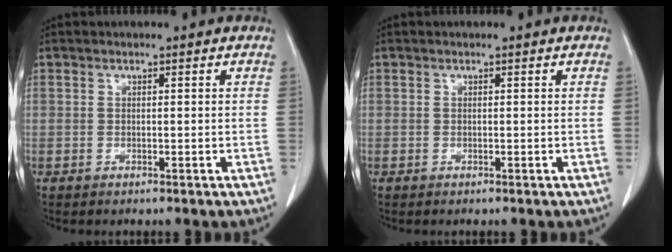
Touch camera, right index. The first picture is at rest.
{"total": 0.0}